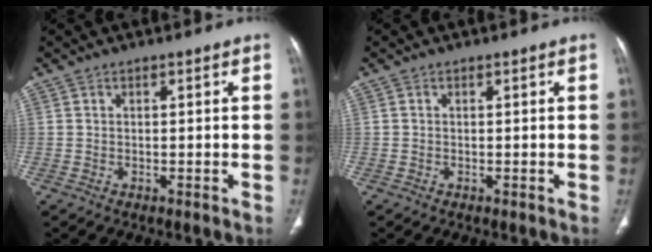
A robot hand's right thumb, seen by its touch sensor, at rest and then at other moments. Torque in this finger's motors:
{"motor_torque": [0.19, 0.00, 0.25, 0.14, -0.03]}